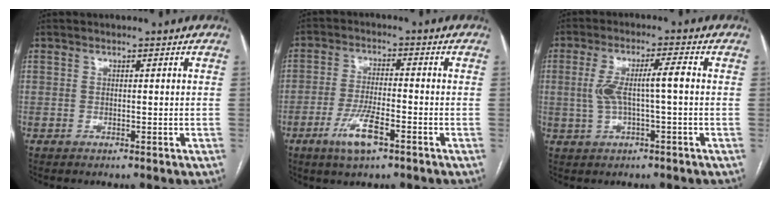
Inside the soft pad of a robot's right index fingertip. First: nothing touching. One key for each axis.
{"total": 6.8, "fx": -3.7, "fy": 1.4, "fz": 5.6, "tx": -0.114, "ty": -0.008, "tz": -0.063}
{"total": 6.2, "fx": 0.1, "fy": 0.6, "fz": 6.1, "tx": -0.125, "ty": 0.022, "tz": 0.006}